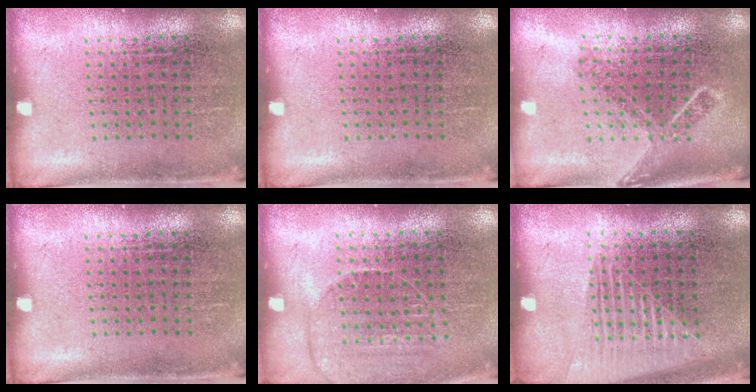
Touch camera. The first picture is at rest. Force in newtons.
{"total": 0.0}
{"total": 1.8, "press": 1.3, "slide": 1.2}
{"total": 0.0}
{"total": 1.4, "press": 1.3, "slide": 0.3}
{"total": 1.5, "press": 1.5, "slide": 0.4}